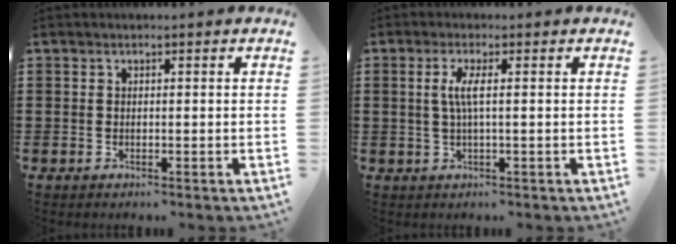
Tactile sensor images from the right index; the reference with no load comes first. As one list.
[{"total": 3.3, "force": [0.1, 0.2, 3.3], "torque": [-0.070, -0.005, -0.003]}]